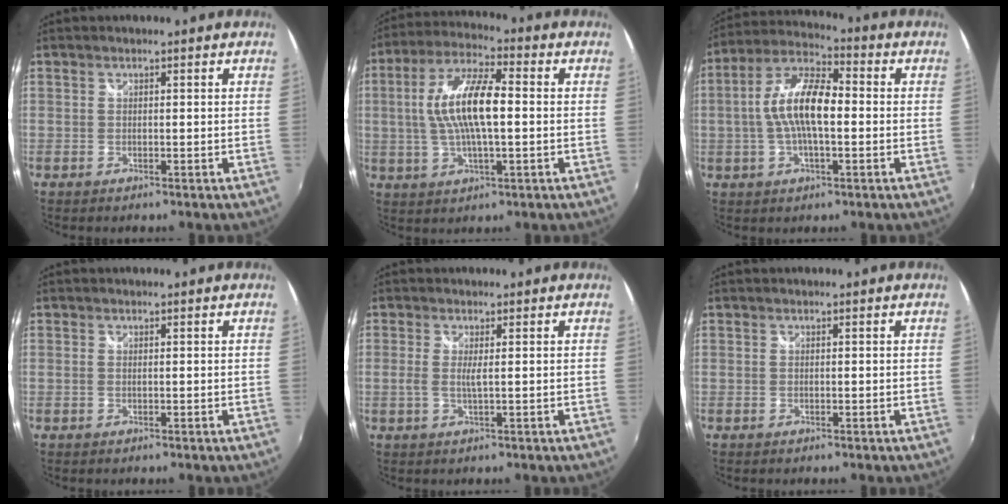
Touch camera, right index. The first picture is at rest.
{"total": 12.8, "force": [0.4, 3.7, 12.2], "torque": [-0.238, 0.012, 0.004]}
{"total": 11.8, "force": [-0.4, 5.0, 10.7], "torque": [-0.212, 0.016, -0.013]}
{"total": 0.0}
{"total": 2.0, "force": [0.1, -0.1, 2.0], "torque": [-0.041, -0.004, -0.002]}
{"total": 0.0}